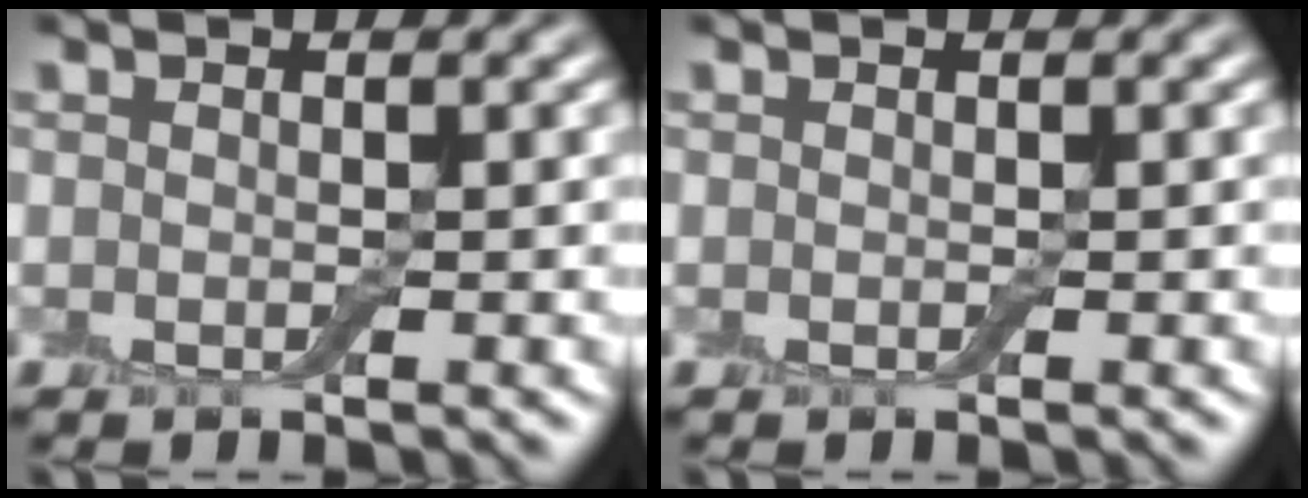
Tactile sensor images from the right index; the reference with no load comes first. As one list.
[{"total": 0.0}]